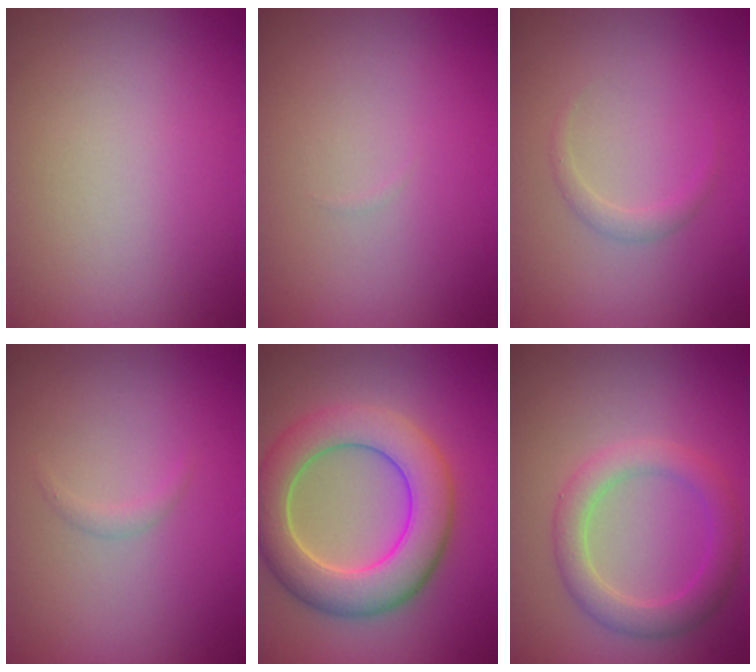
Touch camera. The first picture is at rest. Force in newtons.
{"total": 0.0}
{"total": 1.1, "press": 1.1, "slide": 0.0}
{"total": 0.6, "press": 0.6, "slide": 0.0}
{"total": 7.8, "press": 7.8, "slide": 0.2}
{"total": 3.4, "press": 3.4, "slide": 0.2}